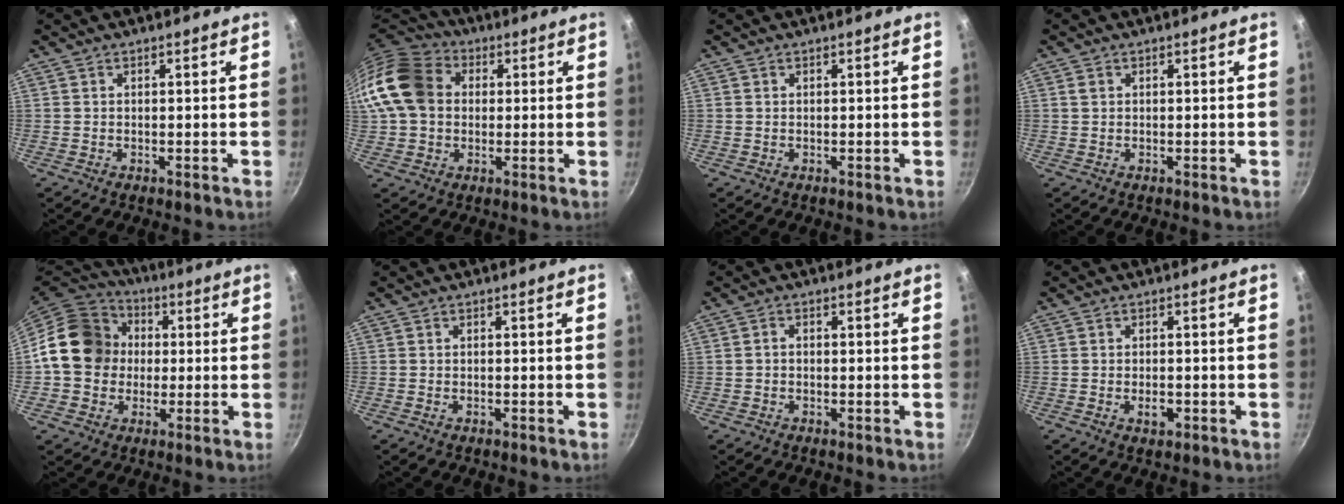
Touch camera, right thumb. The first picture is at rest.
{"total": 15.4, "force": [1.7, 12.4, 9.1], "torque": [-0.162, 0.030, 0.015]}
{"total": 0.0}
{"total": 0.9, "force": [0.3, 0.8, 0.4], "torque": [-0.006, 0.000, 0.005]}
{"total": 15.9, "force": [0.9, 13.8, 7.9], "torque": [-0.109, 0.031, 0.001]}
{"total": 0.6, "force": [-0.3, 0.3, 0.4], "torque": [-0.009, 0.003, -0.010]}
{"total": 1.3, "force": [-0.3, 1.0, 0.8], "torque": [-0.016, 0.009, -0.008]}
{"total": 2.9, "force": [-1.0, 1.7, 2.1], "torque": [-0.031, 0.005, -0.016]}